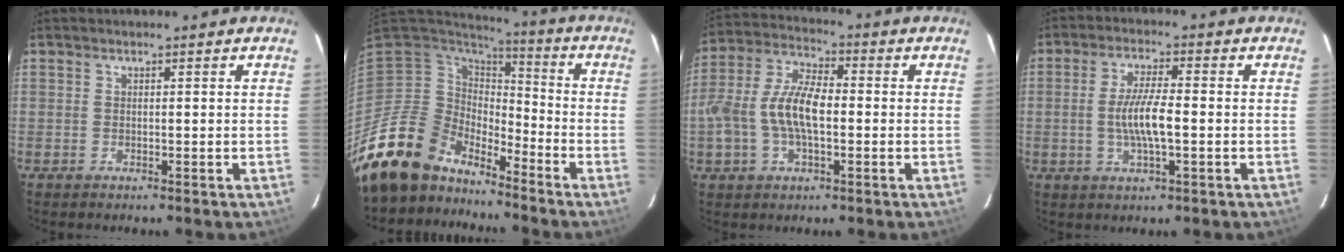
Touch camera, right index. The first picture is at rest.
{"total": 15.7, "force": [-13.9, 6.4, 3.3], "torque": [-0.089, 0.003, -0.256]}
{"total": 11.6, "force": [-1.7, 5.5, 10.1], "torque": [-0.209, 0.013, -0.028]}
{"total": 7.2, "force": [-1.0, 1.4, 7.0], "torque": [-0.134, -0.001, -0.020]}